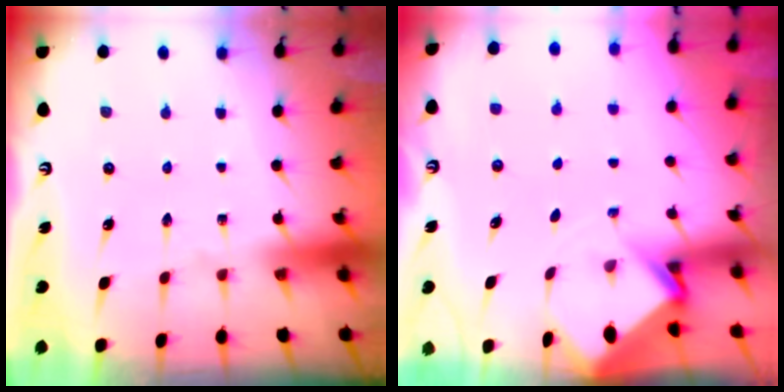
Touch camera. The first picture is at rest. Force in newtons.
{"total": 2.9, "press": 2.9, "slide": 0.2}